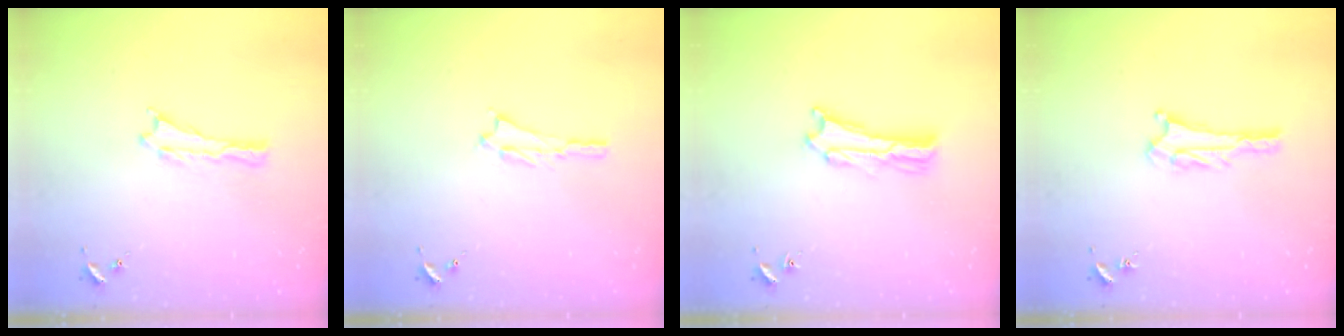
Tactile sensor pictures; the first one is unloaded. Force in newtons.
{"total": 0.8, "press": 0.8, "slide": 0.2}
{"total": 1.8, "press": 1.8, "slide": 0.3}
{"total": 2.8, "press": 2.8, "slide": 0.2}